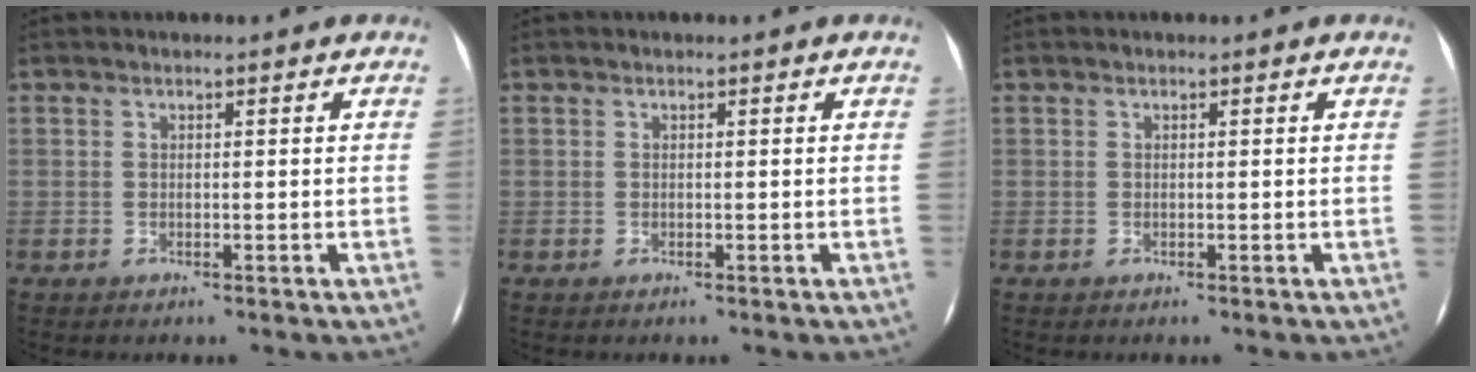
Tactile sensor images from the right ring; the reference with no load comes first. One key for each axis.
{"total": 0.0}
{"total": 0.0}